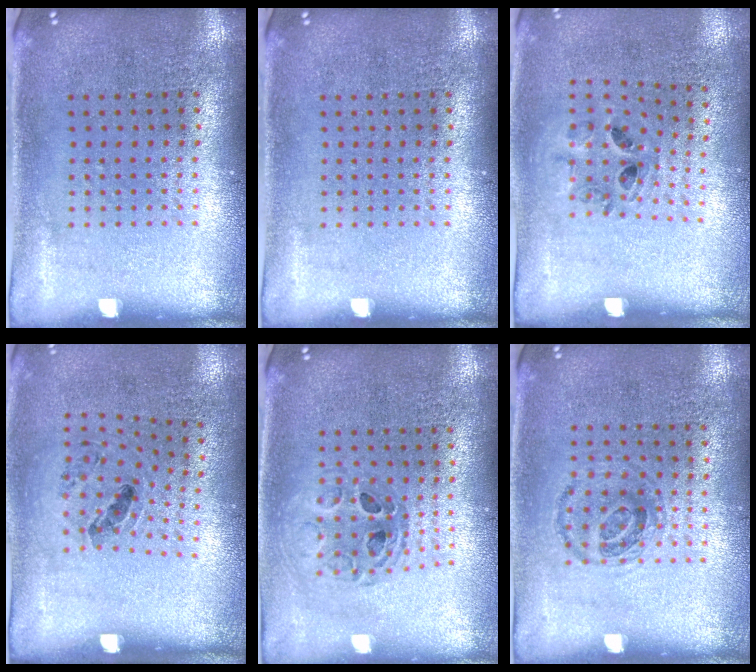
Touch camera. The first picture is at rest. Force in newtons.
{"total": 0.0}
{"total": 0.9, "press": 0.8, "slide": 0.5}
{"total": 1.1, "press": 0.7, "slide": 0.9}
{"total": 0.7, "press": 0.7, "slide": 0.1}
{"total": 0.9, "press": 0.8, "slide": 0.4}